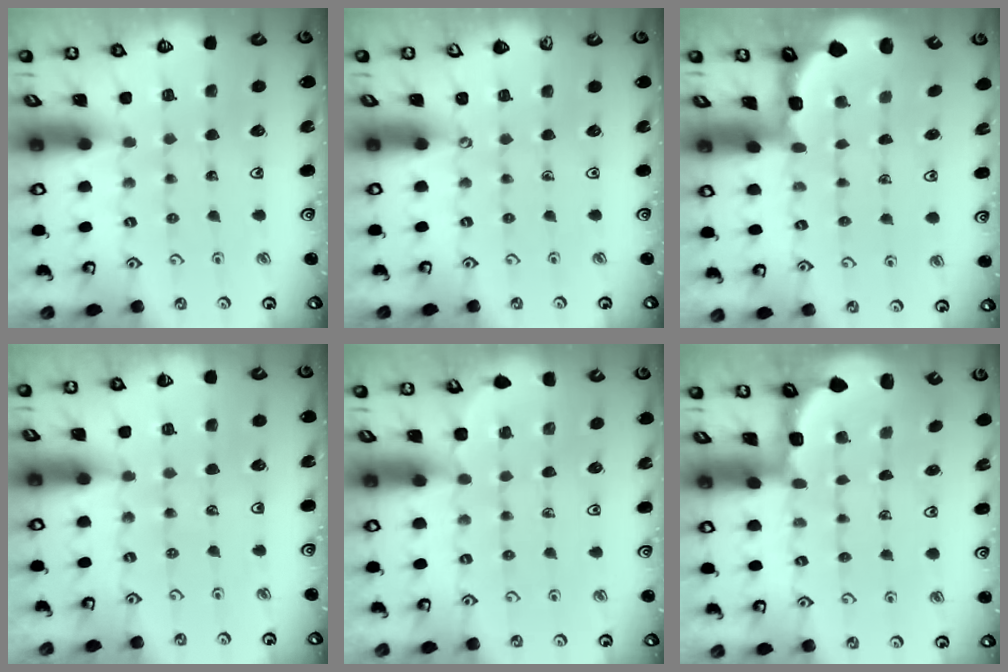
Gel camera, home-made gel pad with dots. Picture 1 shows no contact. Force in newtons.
{"total": 0.0}
{"total": 1.8, "press": 1.6, "slide": 0.8}
{"total": 3.7, "press": 3.6, "slide": 0.7}
{"total": 2.7, "press": 2.6, "slide": 0.8}
{"total": 2.5, "press": 1.9, "slide": 1.6}